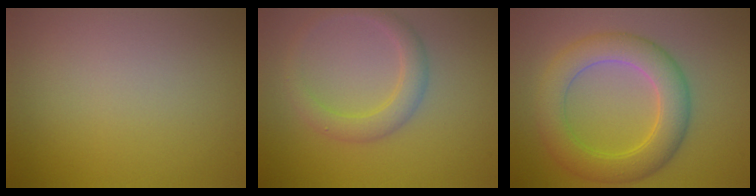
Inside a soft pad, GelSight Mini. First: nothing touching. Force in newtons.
{"total": 2.8, "press": 2.8, "slide": 0.1}
{"total": 6.0, "press": 6.0, "slide": 0.1}